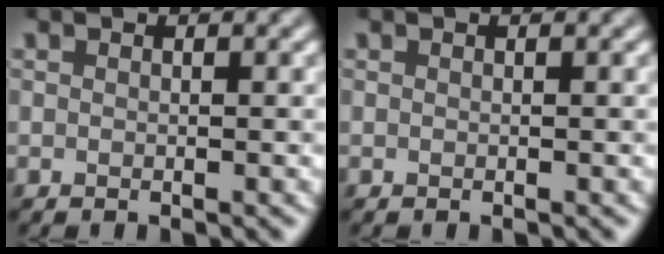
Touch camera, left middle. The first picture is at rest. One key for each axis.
{"total": 0.0}